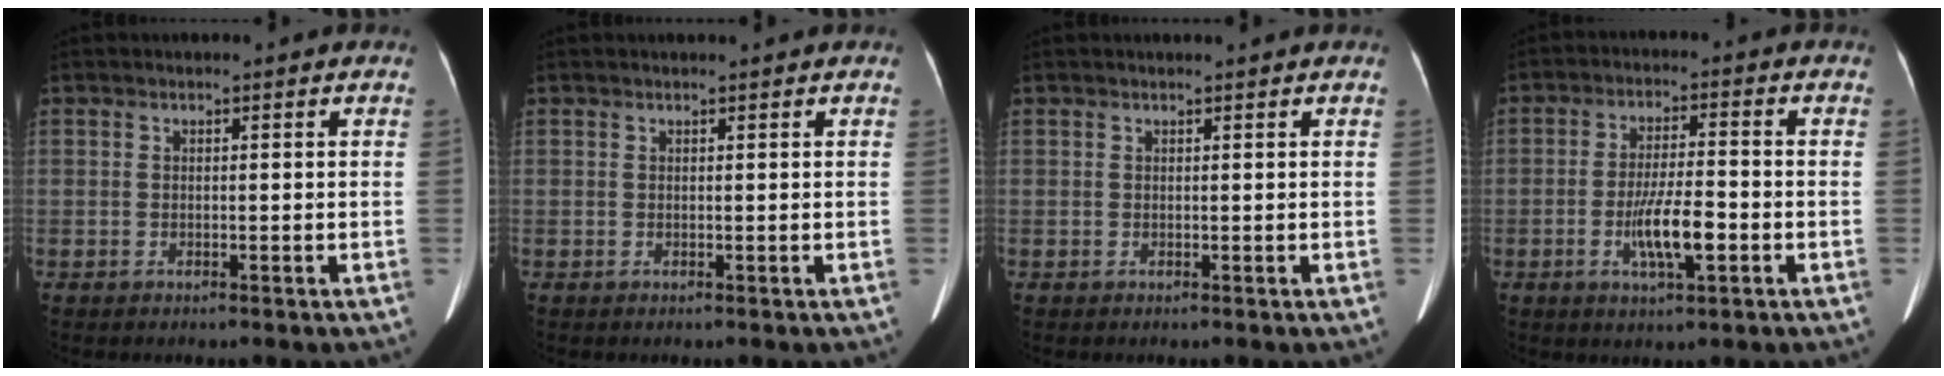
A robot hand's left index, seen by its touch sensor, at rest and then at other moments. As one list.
[{"total": 0.8, "force": [0.8, 0.0, 0.2], "torque": [-0.009, 0.007, 0.011]}, {"total": 1.0, "force": [1.0, 0.0, 0.3], "torque": [-0.011, 0.009, 0.015]}, {"total": 7.2, "force": [-2.3, 1.3, 6.7], "torque": [-0.130, -0.003, -0.039]}]